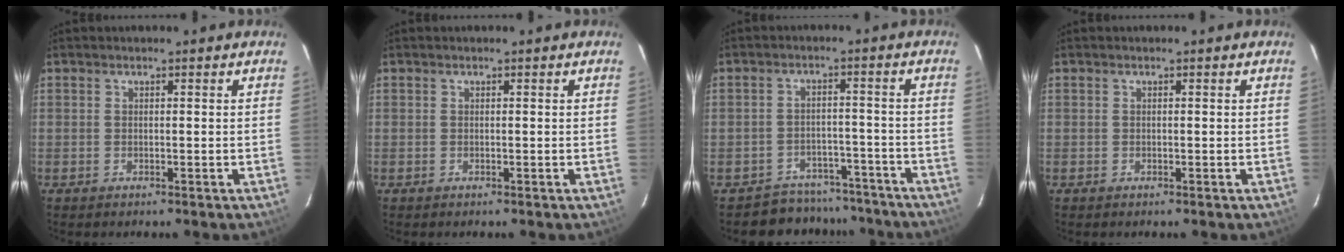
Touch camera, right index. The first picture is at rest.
{"total": 0.0}
{"total": 9.9, "force": [-8.4, 5.3, 0.7], "torque": [-0.020, 0.036, -0.104]}
{"total": 0.0}